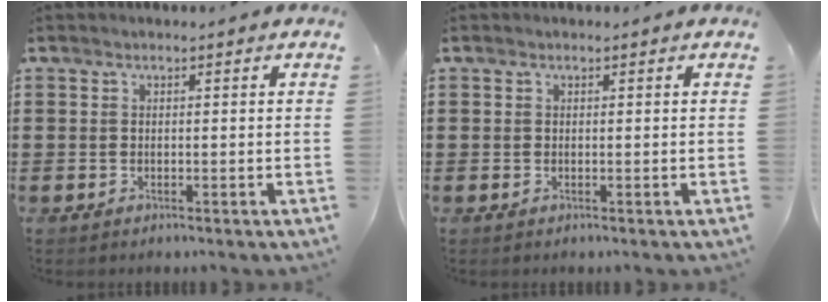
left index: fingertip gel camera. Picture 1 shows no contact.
{"total": 0.0}